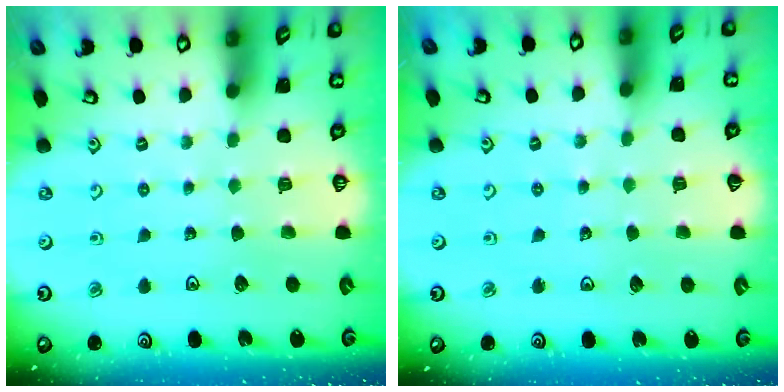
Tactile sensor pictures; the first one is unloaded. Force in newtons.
{"total": 2.6, "press": 2.6, "slide": 0.2}